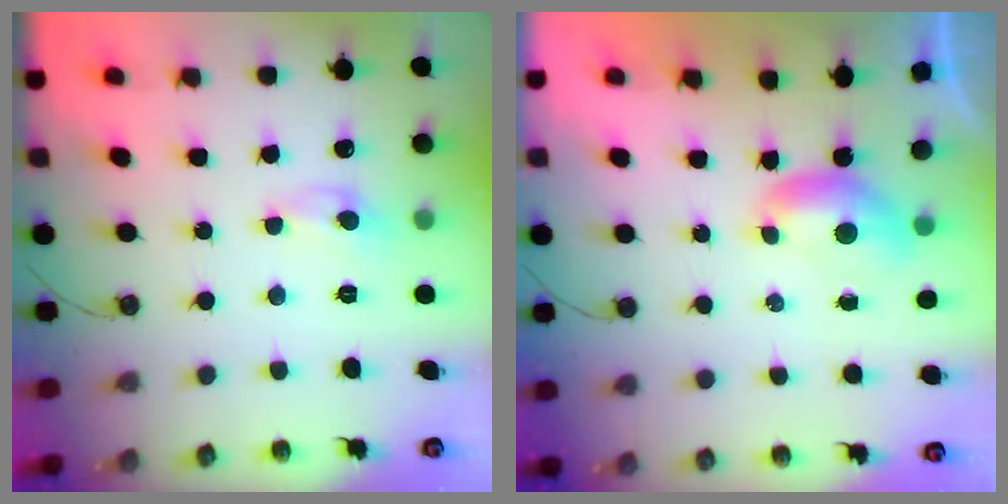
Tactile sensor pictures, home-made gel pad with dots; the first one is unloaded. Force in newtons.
{"total": 1.3, "press": 1.1, "slide": 0.6}